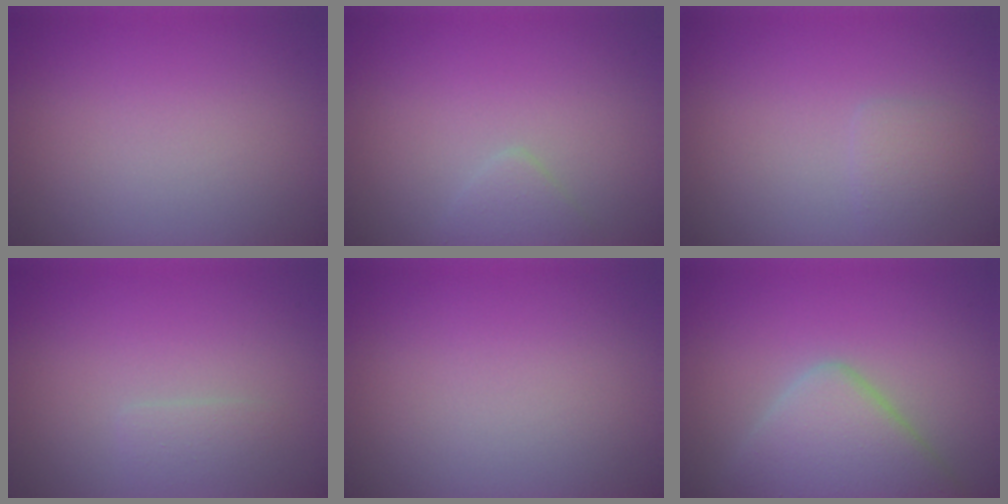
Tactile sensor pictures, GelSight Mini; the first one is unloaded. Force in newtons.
{"total": 1.3, "press": 1.3, "slide": 0.0}
{"total": 1.3, "press": 1.3, "slide": 0.1}
{"total": 1.0, "press": 1.0, "slide": 0.0}
{"total": 0.0}
{"total": 6.3, "press": 6.3, "slide": 0.3}